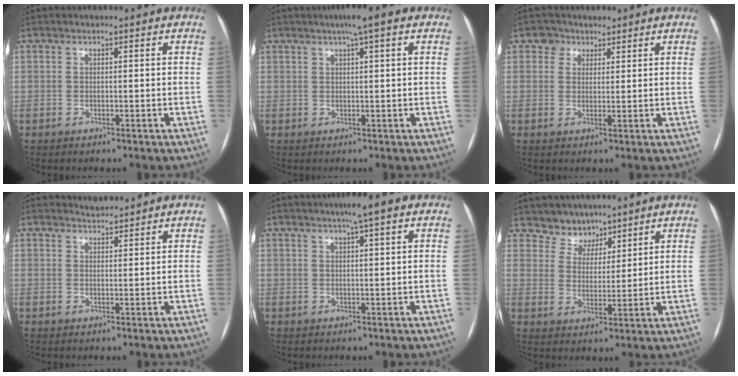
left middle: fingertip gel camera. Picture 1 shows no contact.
{"total": 4.8, "force": [2.8, 0.3, 3.9], "torque": [-0.060, 0.018, 0.039]}
{"total": 2.8, "force": [1.7, 2.2, 0.1], "torque": [0.001, 0.007, 0.021]}
{"total": 1.8, "force": [1.8, -0.1, -0.3], "torque": [-0.005, 0.002, 0.033]}
{"total": 4.6, "force": [2.7, 0.3, 3.6], "torque": [-0.056, 0.016, 0.038]}
{"total": 5.8, "force": [4.9, 3.1, 0.0], "torque": [0.004, 0.001, 0.090]}